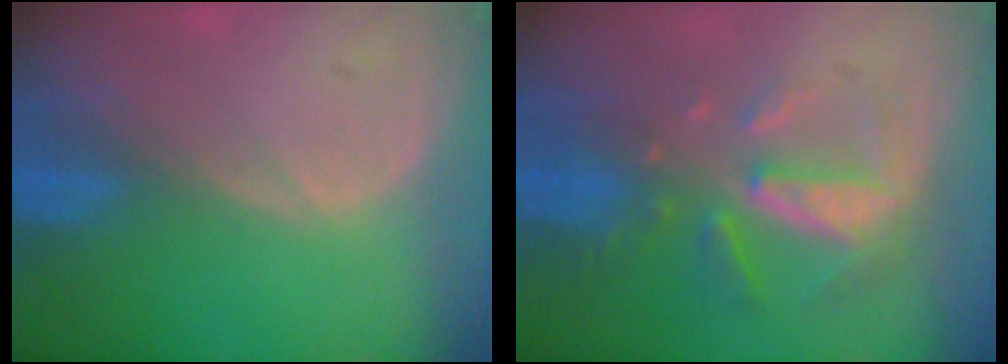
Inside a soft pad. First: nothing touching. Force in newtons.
{"total": 8.0, "press": 7.2, "slide": 3.3}